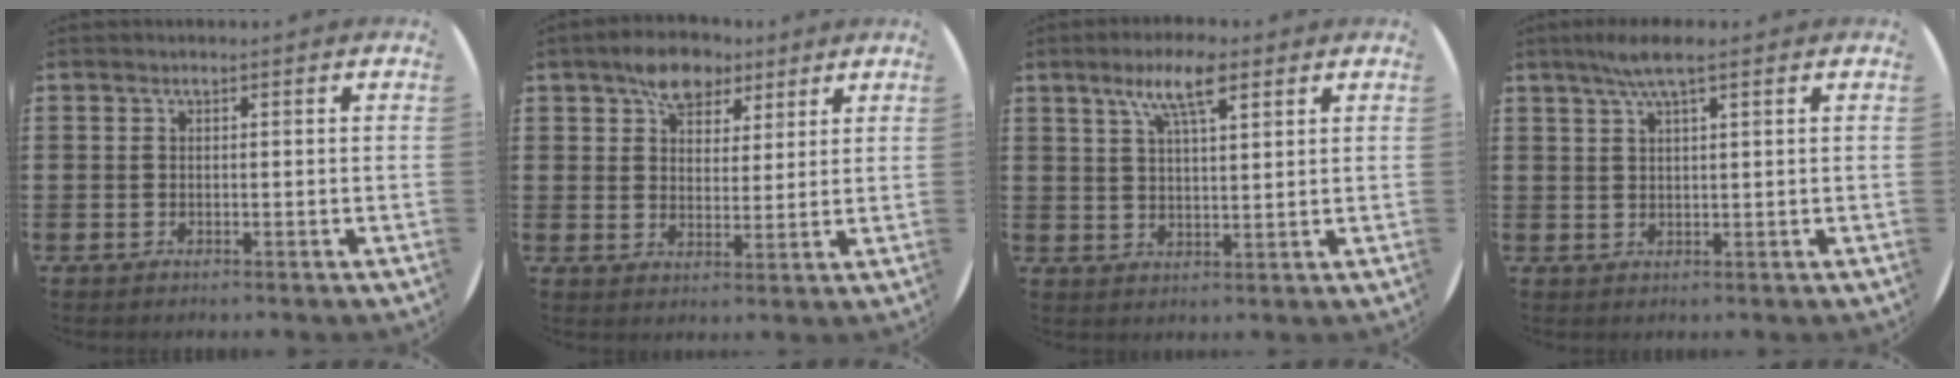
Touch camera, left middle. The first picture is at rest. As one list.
[{"total": 6.6, "force": [4.9, 3.8, 2.3], "torque": [-0.038, -0.004, 0.087]}, {"total": 7.1, "force": [4.6, 1.9, 5.1], "torque": [-0.096, 0.000, 0.075]}, {"total": 4.0, "force": [2.8, 0.5, 2.8], "torque": [-0.059, 0.007, 0.048]}]